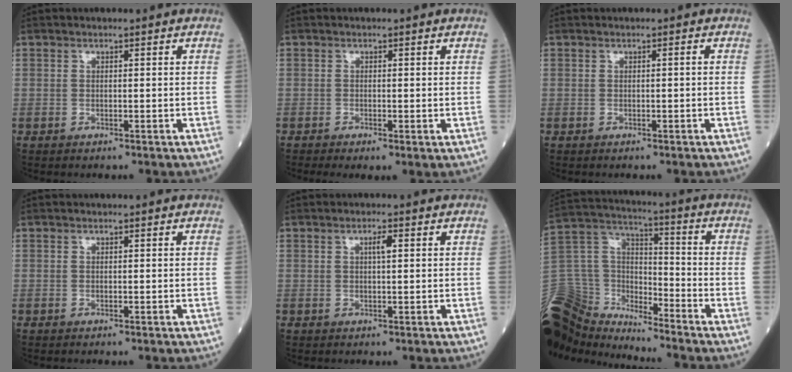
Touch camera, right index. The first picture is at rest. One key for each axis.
{"total": 2.2, "fx": -0.9, "fy": 0.6, "fz": 1.9, "tx": -0.032, "ty": -0.006, "tz": -0.012}
{"total": 0.0}
{"total": 0.0}
{"total": 1.6, "fx": 0.5, "fy": 0.2, "fz": 1.6, "tx": -0.027, "ty": 0.002, "tz": 0.007}
{"total": 17.8, "fx": -16.6, "fy": 4.4, "fz": 4.7, "tx": -0.118, "ty": 0.036, "tz": -0.305}